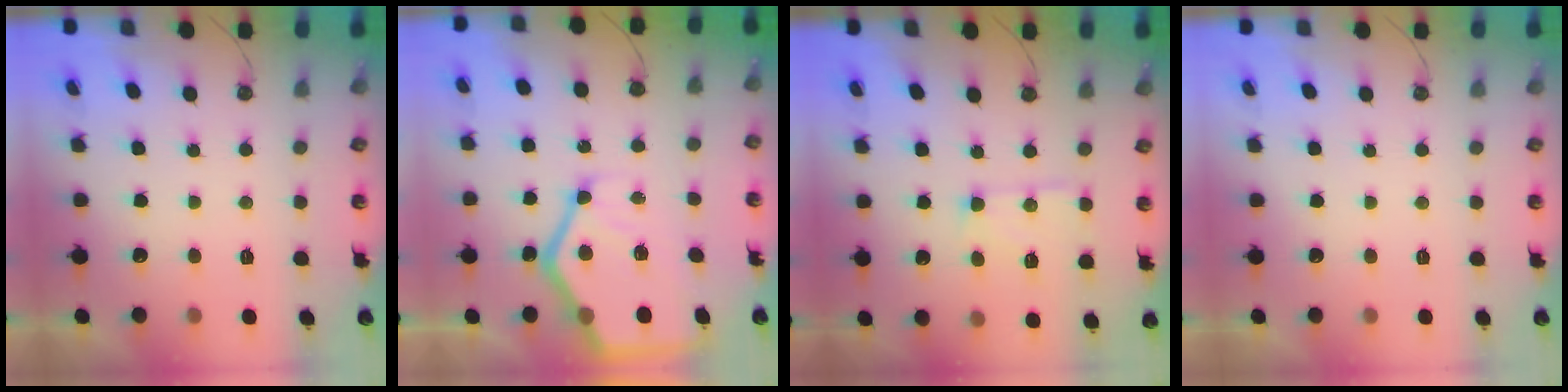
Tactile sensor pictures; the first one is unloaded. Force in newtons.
{"total": 19.0, "press": 18.9, "slide": 1.9}
{"total": 11.0, "press": 10.9, "slide": 1.0}
{"total": 0.0}